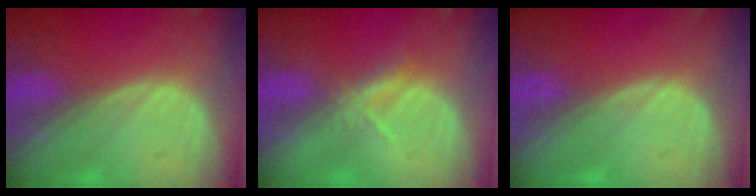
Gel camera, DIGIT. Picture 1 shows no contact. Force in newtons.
{"total": 2.6, "press": 2.5, "slide": 0.9}
{"total": 0.0}